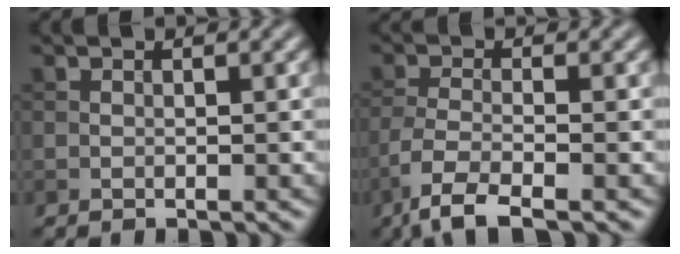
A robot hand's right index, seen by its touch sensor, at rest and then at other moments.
{"total": 4.4, "force": [-3.1, 0.9, 3.0], "torque": [-0.063, -0.008, -0.071]}